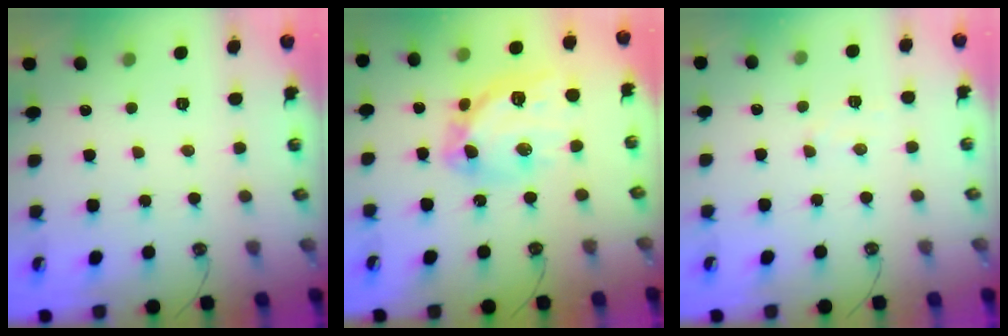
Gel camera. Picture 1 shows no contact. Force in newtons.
{"total": 15.5, "press": 15.4, "slide": 1.4}
{"total": 4.7, "press": 4.6, "slide": 0.7}